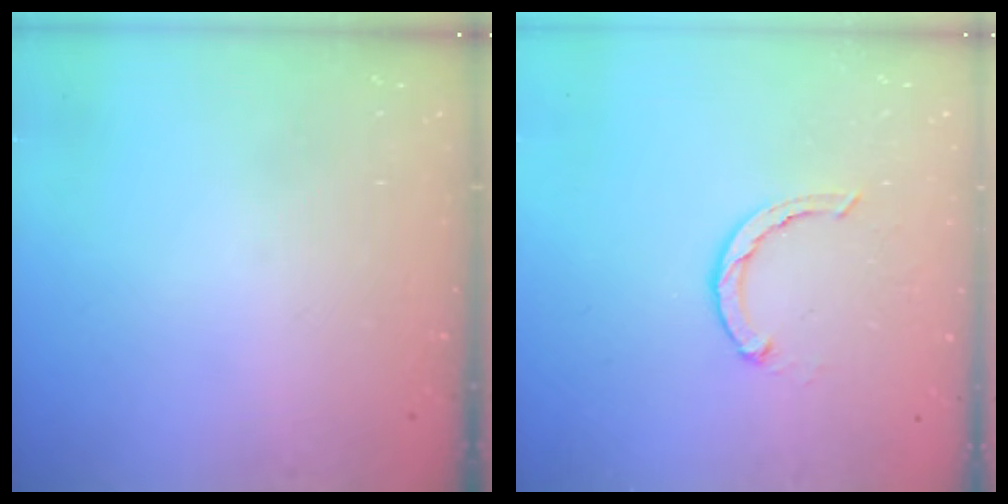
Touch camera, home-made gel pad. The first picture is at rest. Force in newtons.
{"total": 2.1, "press": 2.0, "slide": 0.4}